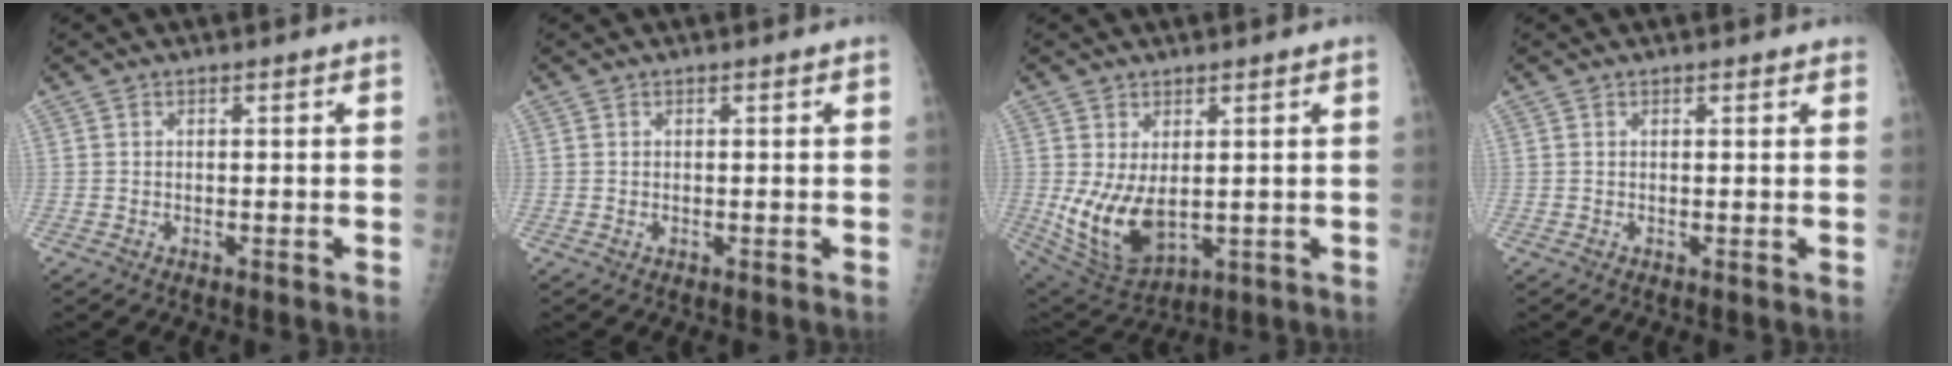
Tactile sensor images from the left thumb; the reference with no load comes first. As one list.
[{"total": 0.7, "force": [0.3, 0.3, 0.5], "torque": [-0.009, 0.002, 0.005]}, {"total": 10.7, "force": [0.6, 5.9, 8.9], "torque": [-0.157, -0.024, 0.035]}, {"total": 1.2, "force": [0.9, 0.4, 0.7], "torque": [-0.008, -0.003, 0.010]}]